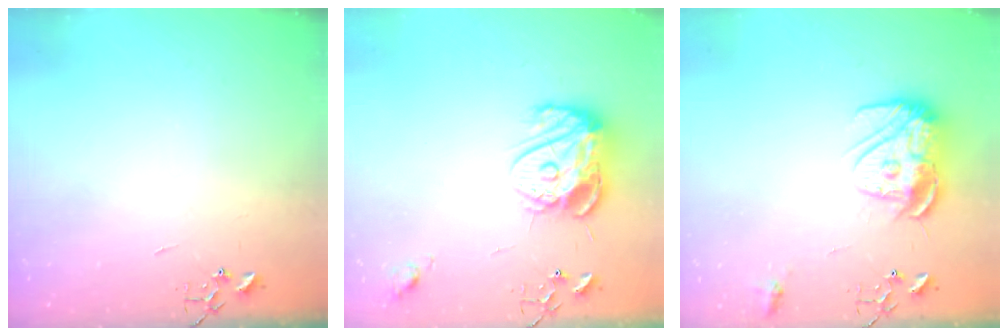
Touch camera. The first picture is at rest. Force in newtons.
{"total": 14.7, "press": 14.6, "slide": 1.4}
{"total": 13.9, "press": 13.8, "slide": 1.2}